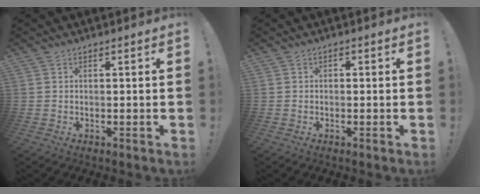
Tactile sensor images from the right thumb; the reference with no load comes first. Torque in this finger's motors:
{"motor_torque": [0.00, -0.11, -0.19, 0.02, 0.07]}